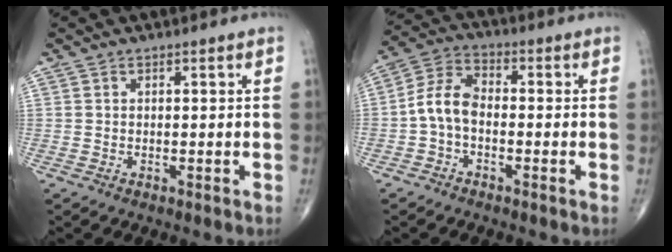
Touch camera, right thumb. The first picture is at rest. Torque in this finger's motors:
{"motor_torque": [0.22, 0.21, 0.25, -0.14, 0.11]}